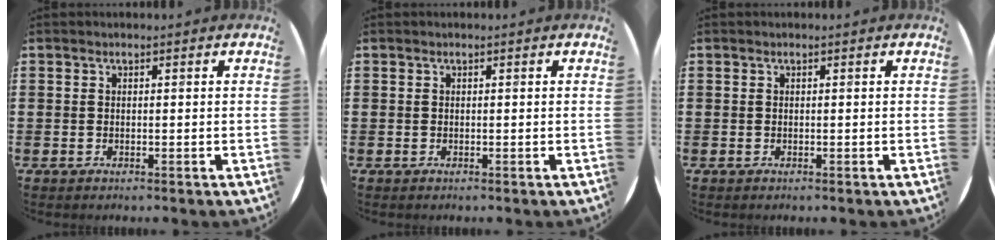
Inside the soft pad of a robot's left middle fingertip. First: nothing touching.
{"total": 0.0}
{"total": 0.0}